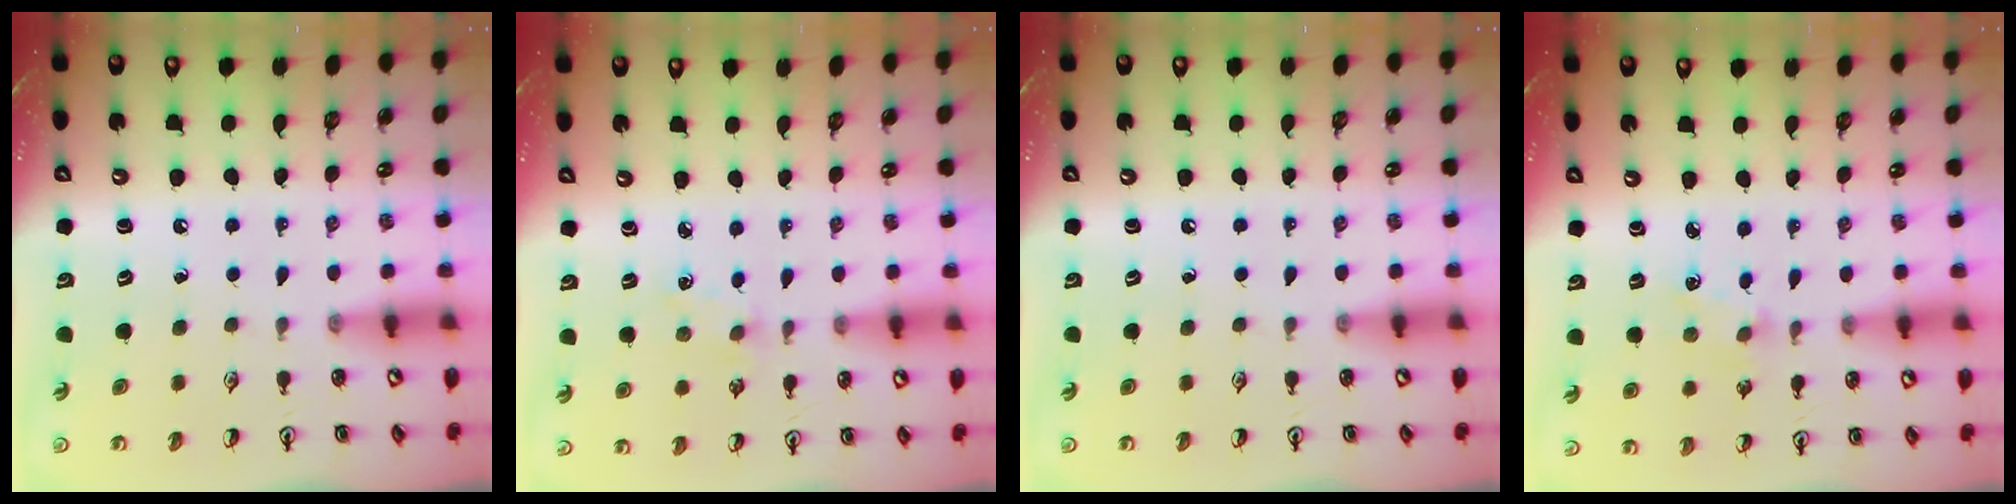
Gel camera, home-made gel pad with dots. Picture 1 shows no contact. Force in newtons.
{"total": 1.4, "press": 1.3, "slide": 0.3}
{"total": 0.0}
{"total": 1.9, "press": 1.8, "slide": 0.3}